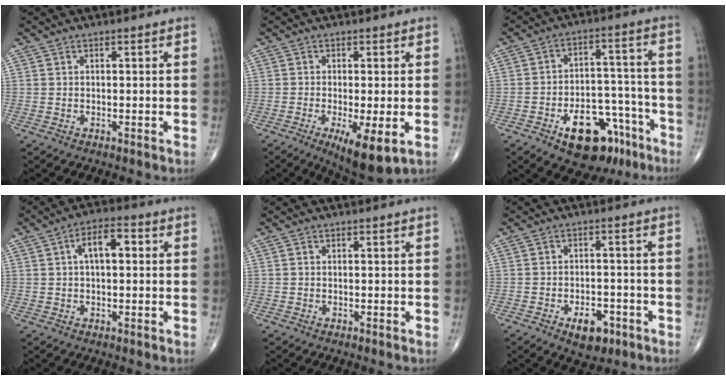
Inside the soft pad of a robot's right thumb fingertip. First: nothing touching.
{"total": 8.9, "force": [-2.9, 2.3, 8.0], "torque": [-0.126, -0.020, -0.043]}
{"total": 16.2, "force": [-9.3, 8.9, 9.8], "torque": [-0.102, 0.077, -0.129]}
{"total": 6.3, "force": [1.2, 3.0, 5.4], "torque": [-0.086, 0.019, 0.013]}
{"total": 0.0}
{"total": 6.4, "force": [-3.3, 3.7, 4.1], "torque": [-0.040, 0.018, -0.045]}